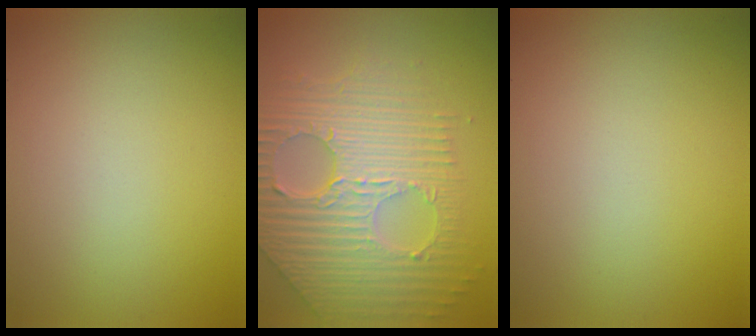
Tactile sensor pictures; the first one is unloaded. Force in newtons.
{"total": 9.0, "press": 6.2, "slide": 6.5}
{"total": 0.0}